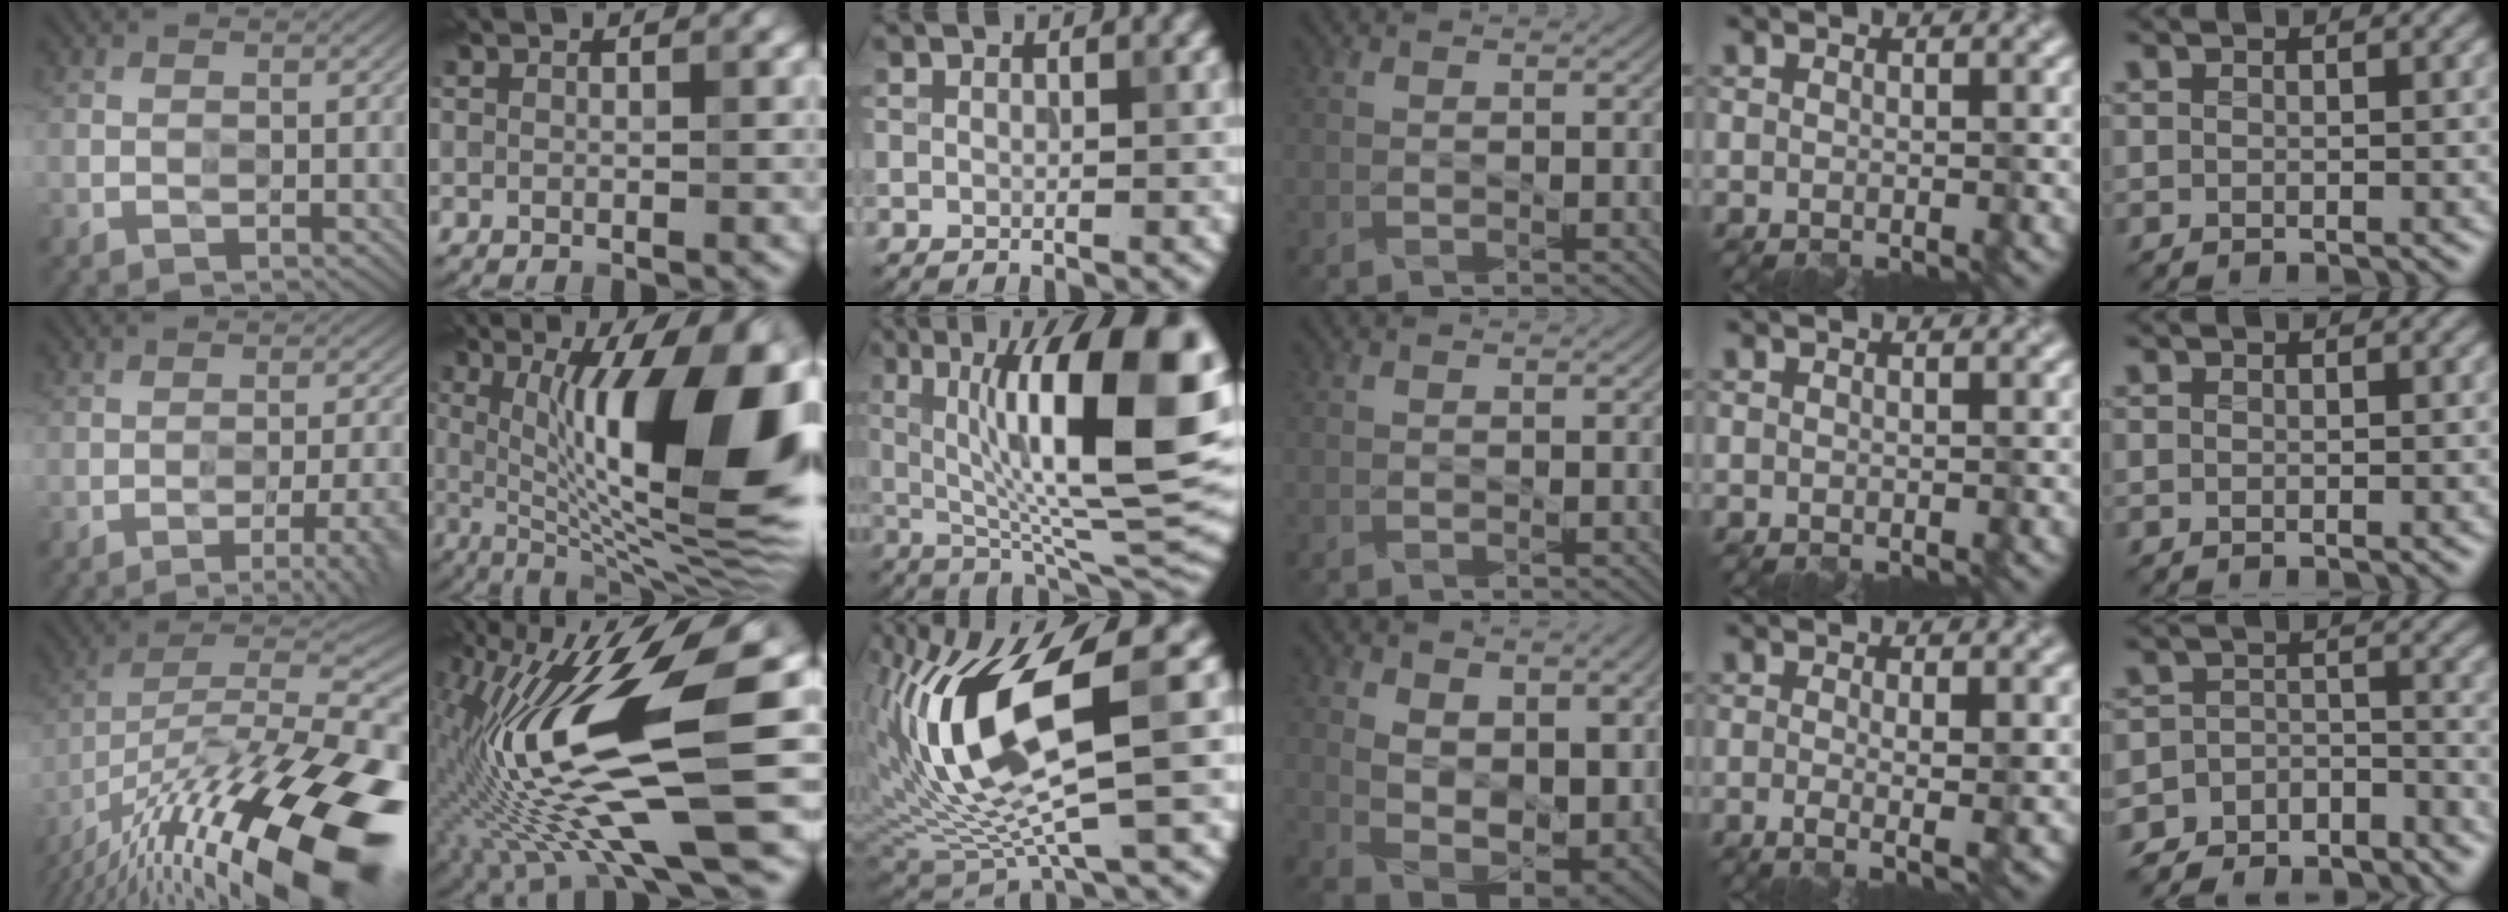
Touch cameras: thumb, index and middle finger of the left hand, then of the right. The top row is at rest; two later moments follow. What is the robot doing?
{"motion": "wipe", "object": "glass cup"}